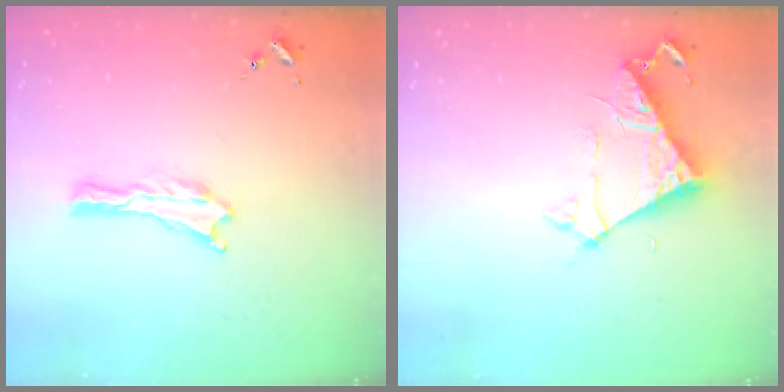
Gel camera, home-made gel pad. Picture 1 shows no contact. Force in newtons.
{"total": 6.5, "press": 6.5, "slide": 0.5}